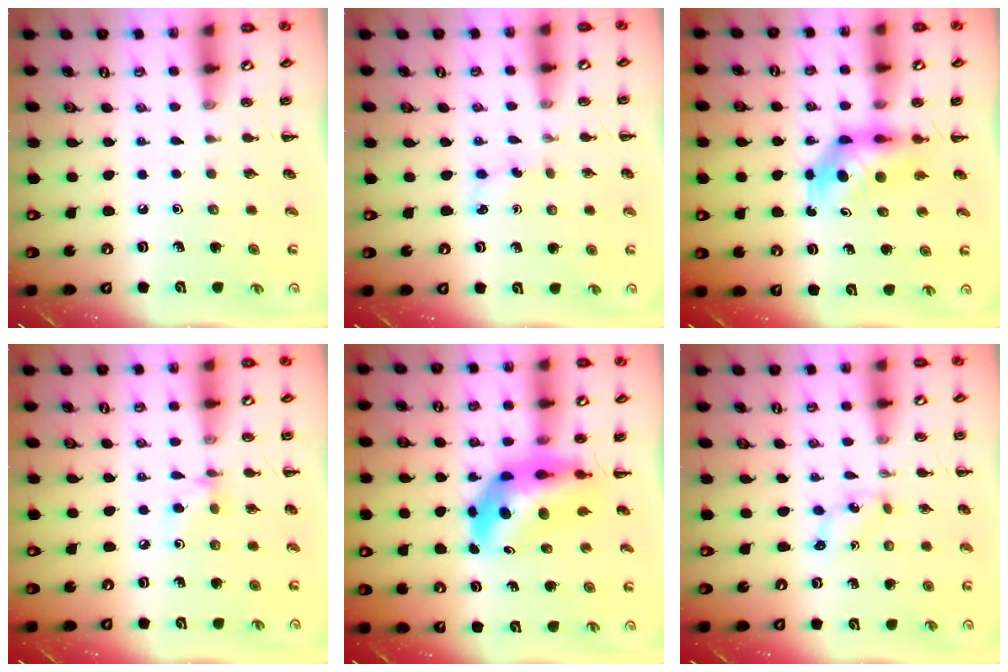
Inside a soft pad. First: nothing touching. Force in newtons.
{"total": 2.6, "press": 2.5, "slide": 0.8}
{"total": 5.2, "press": 5.1, "slide": 0.8}
{"total": 3.9, "press": 3.8, "slide": 0.8}
{"total": 8.0, "press": 7.5, "slide": 2.8}
{"total": 0.8, "press": 0.8, "slide": 0.3}